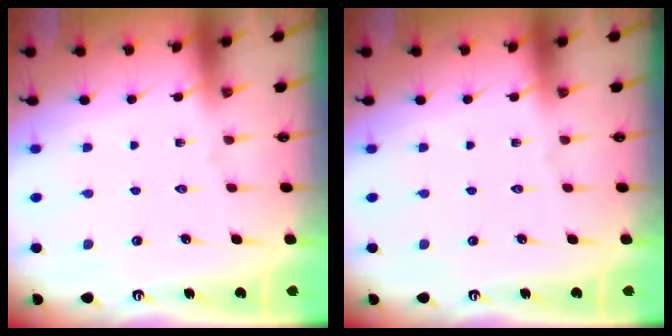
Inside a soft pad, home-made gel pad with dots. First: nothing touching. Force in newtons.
{"total": 0.0}